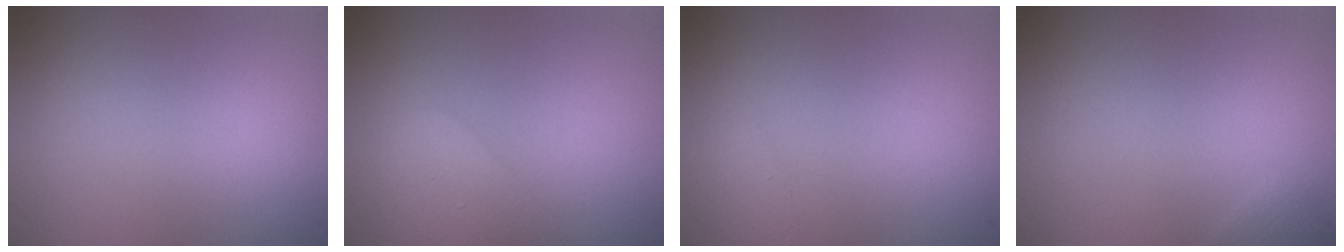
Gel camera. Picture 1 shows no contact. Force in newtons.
{"total": 2.9, "press": 2.9, "slide": 0.3}
{"total": 1.0, "press": 1.0, "slide": 0.1}
{"total": 0.6, "press": 0.6, "slide": 0.1}